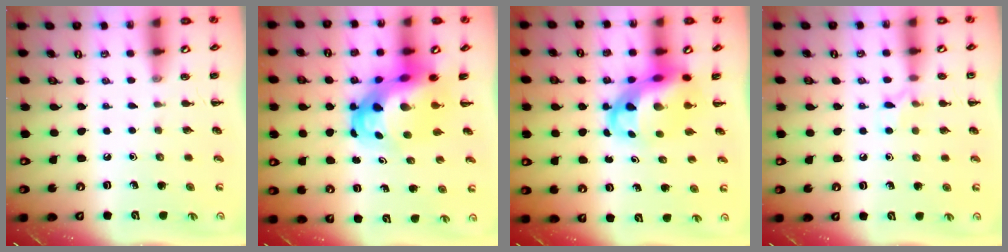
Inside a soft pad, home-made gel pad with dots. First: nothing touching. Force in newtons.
{"total": 7.8, "press": 7.4, "slide": 2.4}
{"total": 7.5, "press": 7.2, "slide": 2.0}
{"total": 5.8, "press": 5.5, "slide": 1.8}